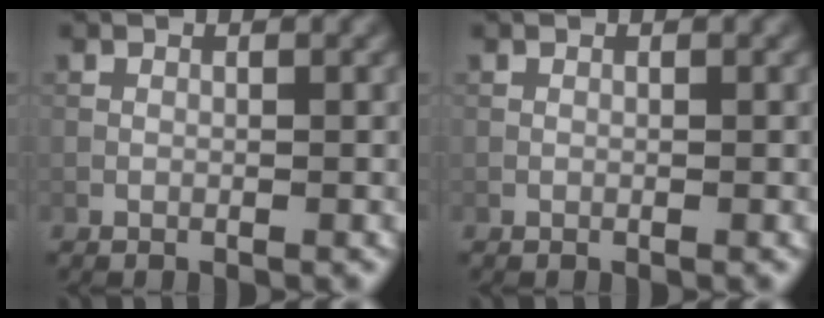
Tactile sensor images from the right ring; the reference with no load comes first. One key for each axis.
{"total": 0.0}